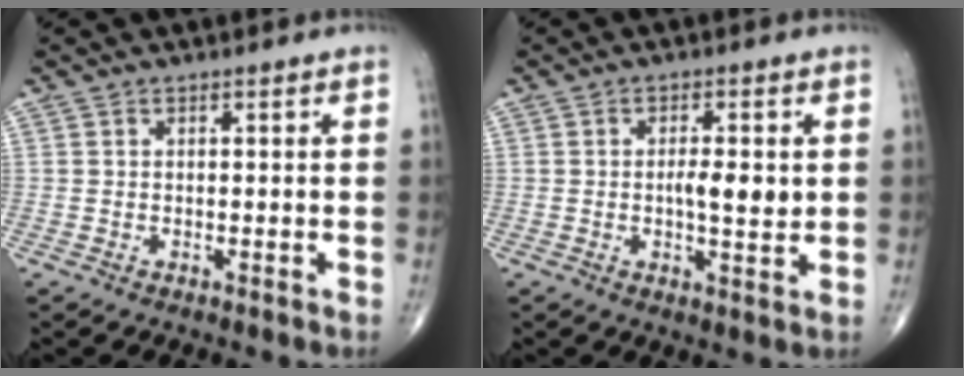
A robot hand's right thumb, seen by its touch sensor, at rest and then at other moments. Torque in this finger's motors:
{"motor_torque": [0.39, 0.73, 0.61, 0.03, 0.04]}